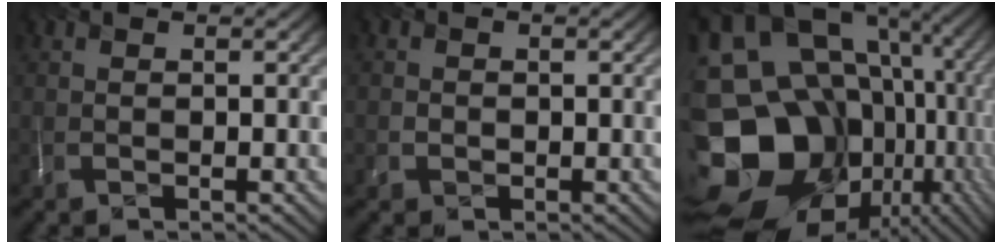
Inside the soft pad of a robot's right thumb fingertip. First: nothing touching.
{"total": 1.5, "force": [-0.7, 1.0, -0.9], "torque": [0.019, -0.010, -0.013]}
{"total": 21.0, "force": [-4.6, 17.5, 10.7], "torque": [-0.233, -0.046, -0.062]}